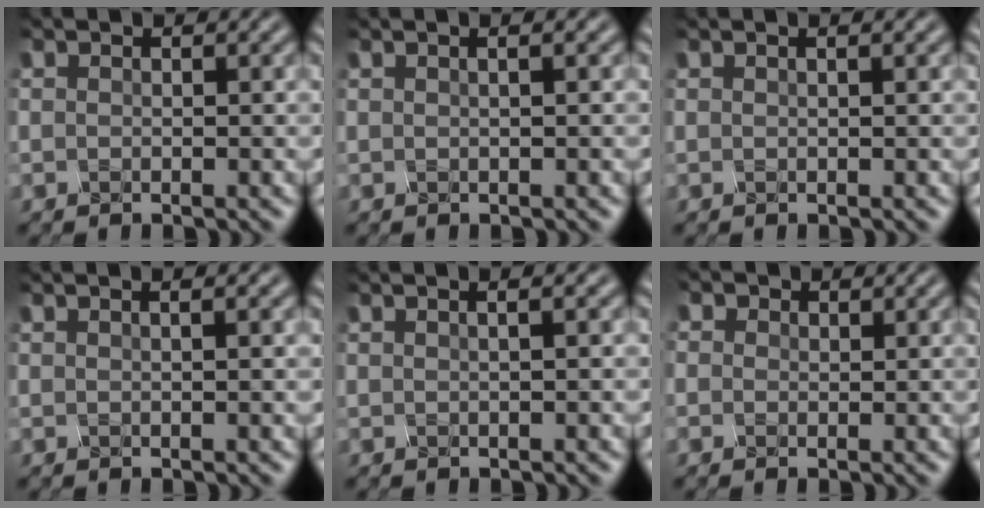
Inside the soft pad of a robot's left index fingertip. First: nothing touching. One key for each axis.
{"total": 3.4, "fx": 1.5, "fy": 1.7, "fz": 2.5, "tx": -0.016, "ty": 0.034, "tz": 0.006}
{"total": 2.0, "fx": 1.1, "fy": 0.9, "fz": 1.4, "tx": -0.008, "ty": 0.021, "tz": 0.007}
{"total": 3.5, "fx": 1.5, "fy": 1.6, "fz": 2.7, "tx": -0.017, "ty": 0.031, "tz": 0.008}
{"total": 3.7, "fx": 1.6, "fy": 1.9, "fz": 2.8, "tx": -0.018, "ty": 0.036, "tz": 0.006}
{"total": 1.2, "fx": -0.6, "fy": -0.1, "fz": -1.1, "tx": 0.013, "ty": -0.004, "tz": 0.006}